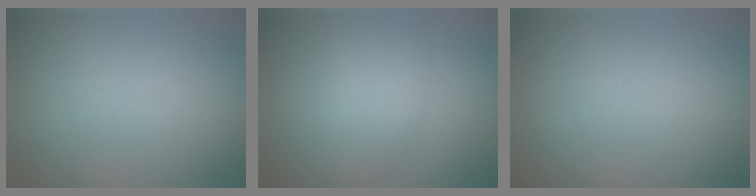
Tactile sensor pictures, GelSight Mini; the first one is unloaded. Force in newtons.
{"total": 4.0, "press": 4.0, "slide": 0.2}
{"total": 0.0}